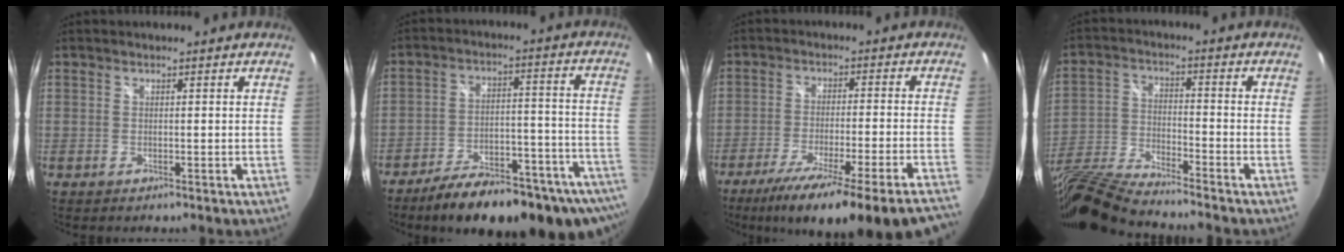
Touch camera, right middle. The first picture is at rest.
{"total": 25.3, "force": [-20.0, 7.3, 13.5], "torque": [-0.193, -0.018, -0.260]}
{"total": 23.7, "force": [-19.8, -0.6, 13.2], "torque": [-0.213, -0.071, -0.294]}
{"total": 15.5, "force": [-13.2, 2.0, 7.8], "torque": [-0.177, -0.030, -0.254]}